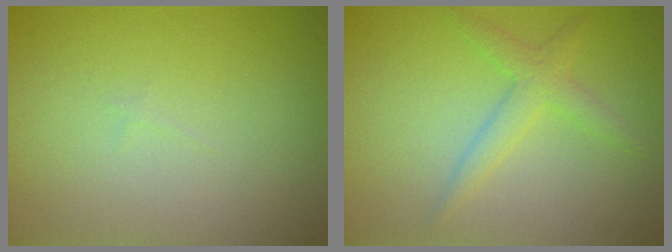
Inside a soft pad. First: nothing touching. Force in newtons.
{"total": 2.2, "press": 2.2, "slide": 0.1}